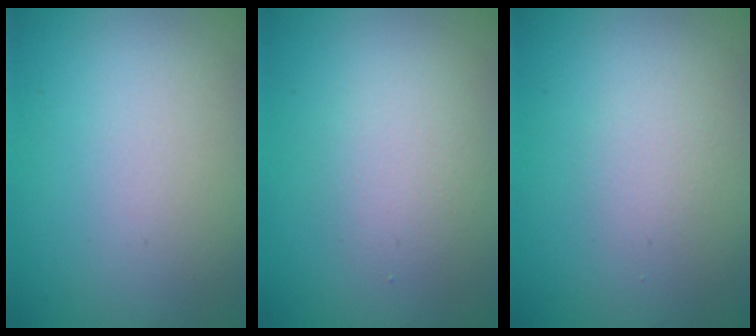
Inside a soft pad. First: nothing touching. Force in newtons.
{"total": 2.2, "press": 2.2, "slide": 0.0}
{"total": 2.6, "press": 2.6, "slide": 0.3}